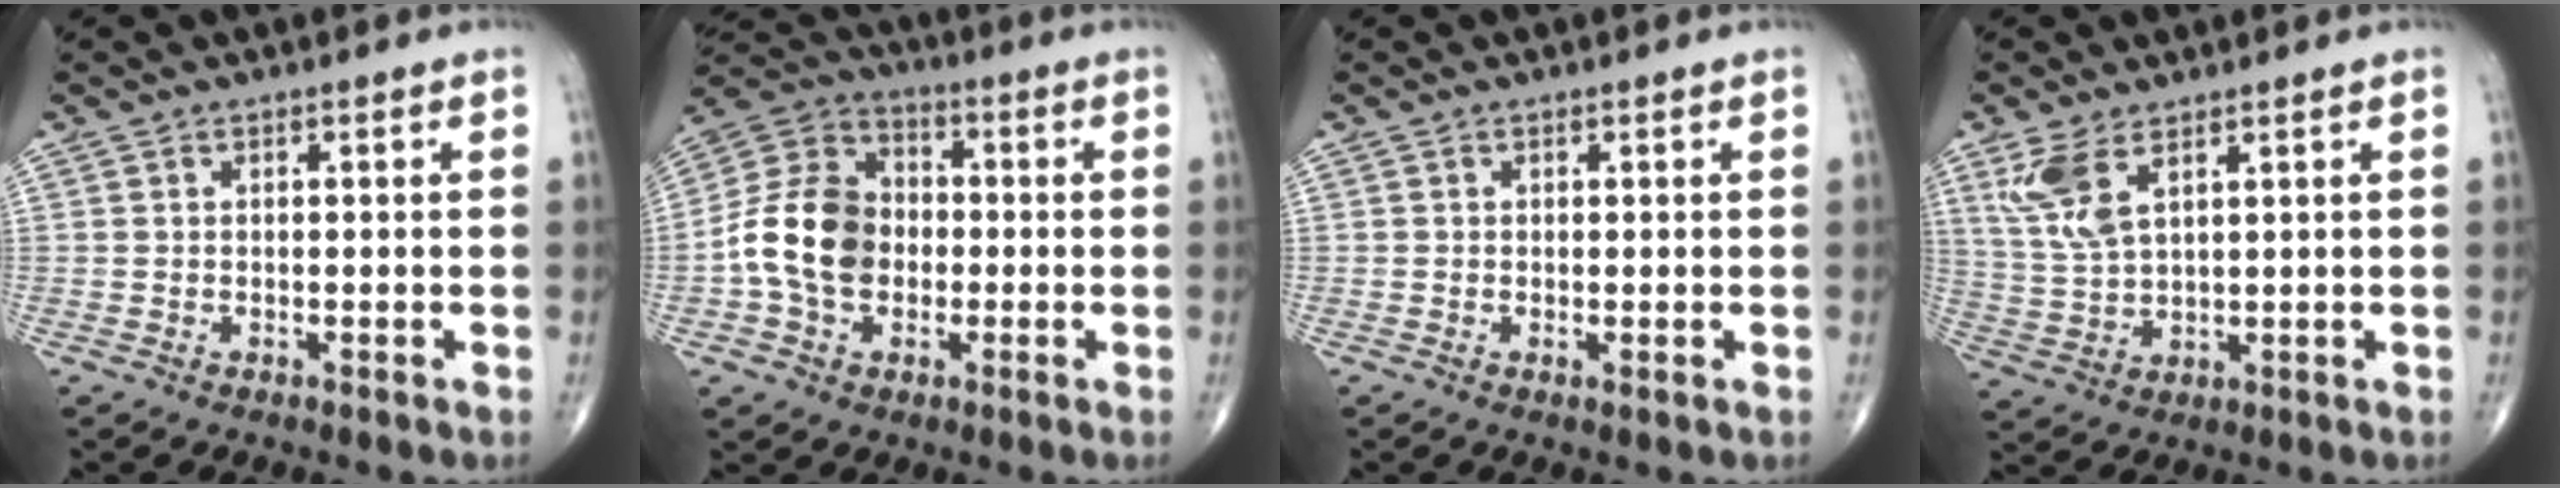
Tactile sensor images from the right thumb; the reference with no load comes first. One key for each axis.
{"total": 13.4, "fx": -1.7, "fy": 10.0, "fz": 8.7, "tx": -0.146, "ty": 0.034, "tz": -0.042}
{"total": 0.5, "fx": 0.0, "fy": 0.2, "fz": 0.5, "tx": -0.011, "ty": -0.004, "tz": -0.002}
{"total": 7.2, "fx": 3.8, "fy": 2.8, "fz": 5.4, "tx": -0.119, "ty": -0.011, "tz": 0.090}